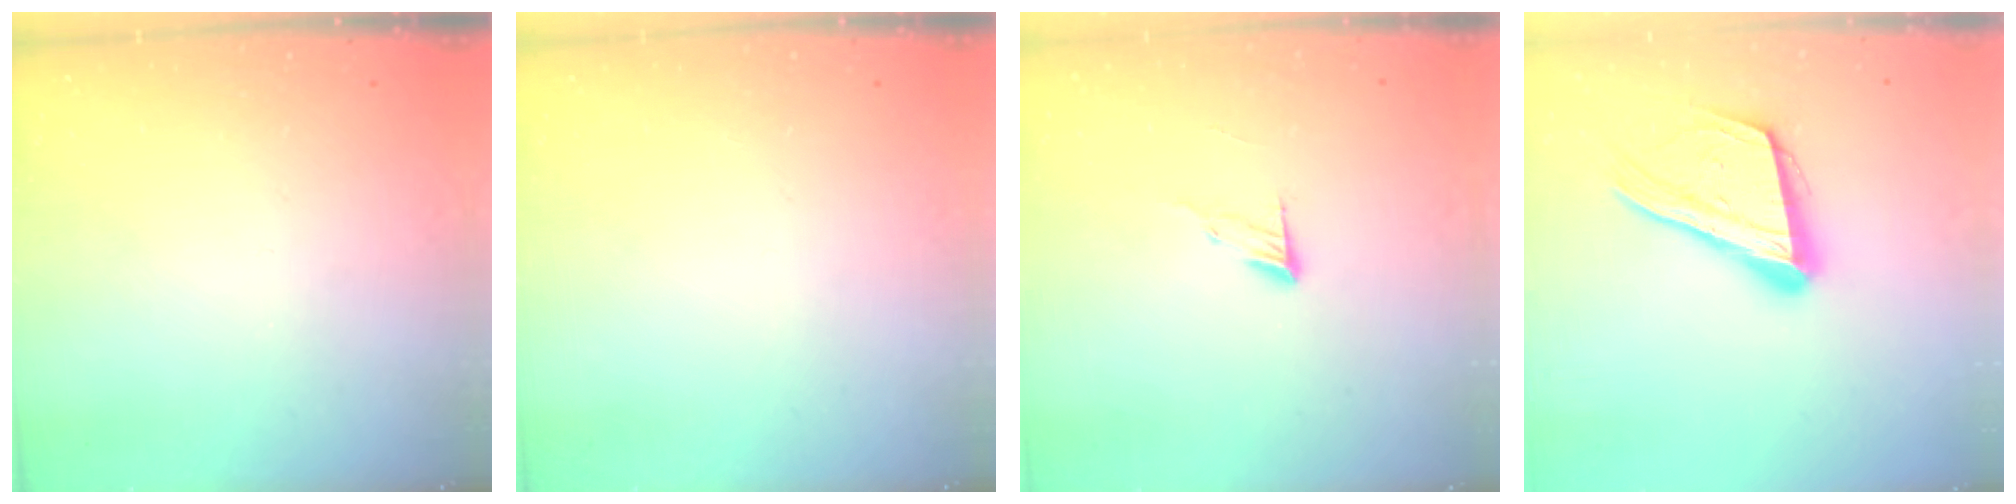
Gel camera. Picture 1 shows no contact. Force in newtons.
{"total": 0.0}
{"total": 6.1, "press": 6.1, "slide": 0.5}
{"total": 18.8, "press": 18.7, "slide": 2.4}